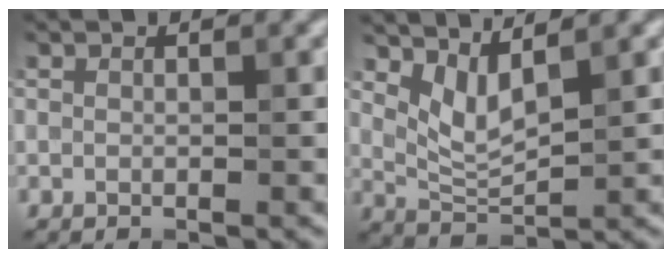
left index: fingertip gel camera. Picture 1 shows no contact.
{"total": 3.2, "force": [1.9, 1.1, 2.4], "torque": [-0.055, -0.012, 0.045]}